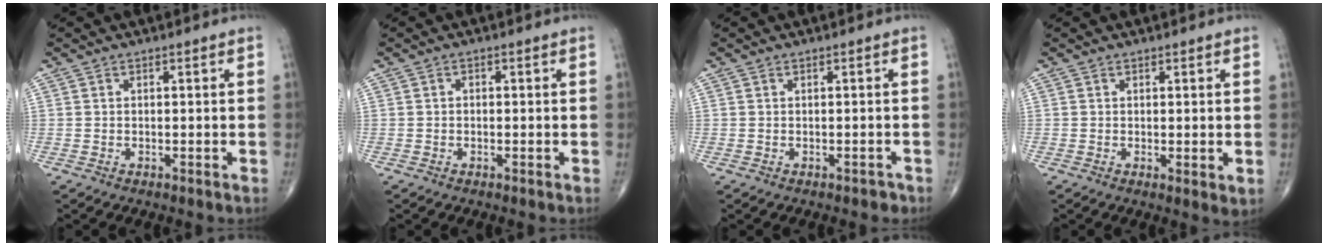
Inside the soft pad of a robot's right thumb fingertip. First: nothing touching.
{"total": 0.6, "force": [-0.1, 0.4, 0.4], "torque": [-0.003, 0.002, -0.004]}
{"total": 0.9, "force": [-0.5, 0.6, 0.4], "torque": [-0.002, 0.005, -0.005]}
{"total": 2.1, "force": [0.2, 0.7, 2.0], "torque": [-0.034, -0.010, 0.002]}